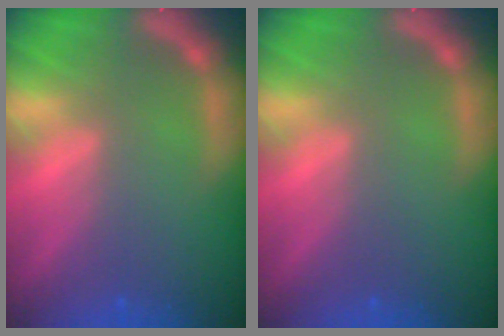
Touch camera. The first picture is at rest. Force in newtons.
{"total": 0.0}